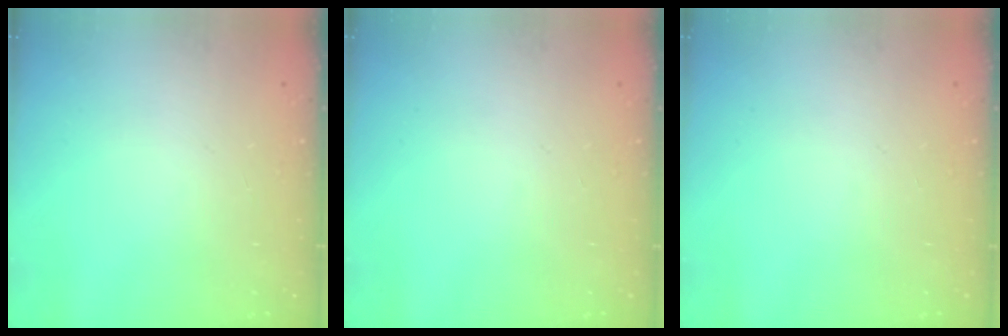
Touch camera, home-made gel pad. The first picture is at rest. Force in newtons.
{"total": 0.0}
{"total": 0.0}